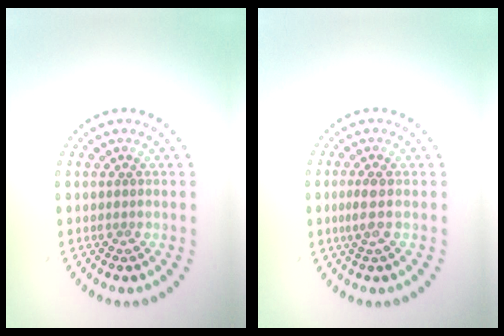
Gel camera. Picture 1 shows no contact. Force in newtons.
{"total": 1.4, "press": 1.3, "slide": 0.5}